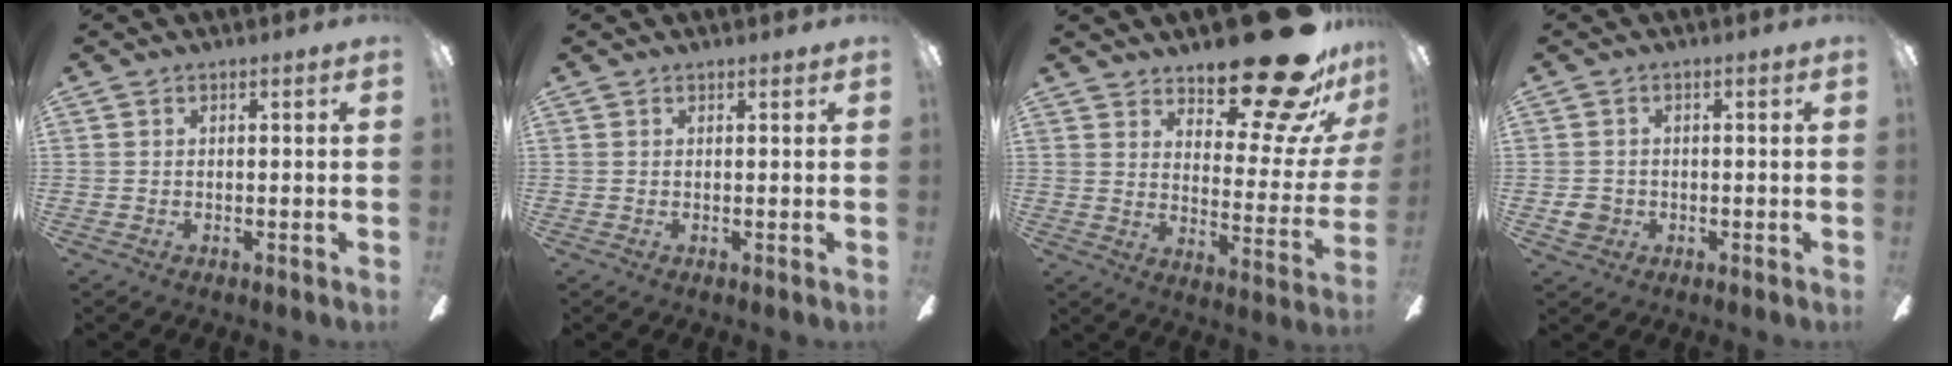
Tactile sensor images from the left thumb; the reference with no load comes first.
{"total": 0.7, "force": [0.6, 0.0, 0.3], "torque": [0.001, -0.003, 0.009]}
{"total": 24.6, "force": [17.5, 9.0, 14.7], "torque": [-0.176, -0.117, 0.280]}
{"total": 3.4, "force": [-0.5, 3.1, 1.2], "torque": [-0.012, 0.004, -0.009]}